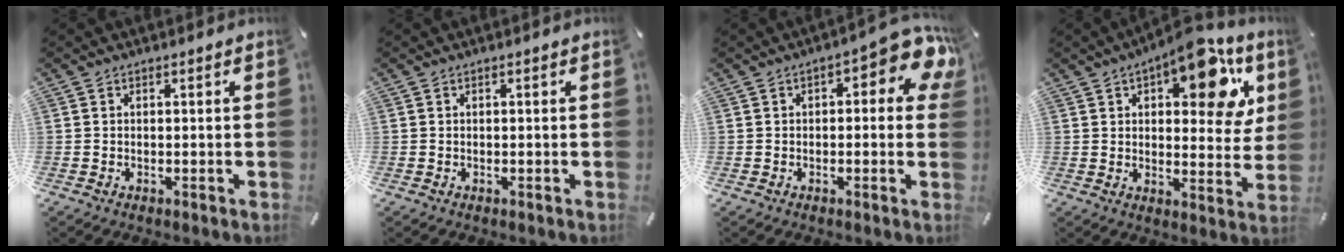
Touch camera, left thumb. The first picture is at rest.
{"total": 0.0}
{"total": 8.4, "force": [2.0, 3.4, 7.3], "torque": [-0.089, -0.019, 0.028]}
{"total": 15.6, "force": [7.8, 7.1, 11.5], "torque": [-0.143, -0.037, 0.124]}